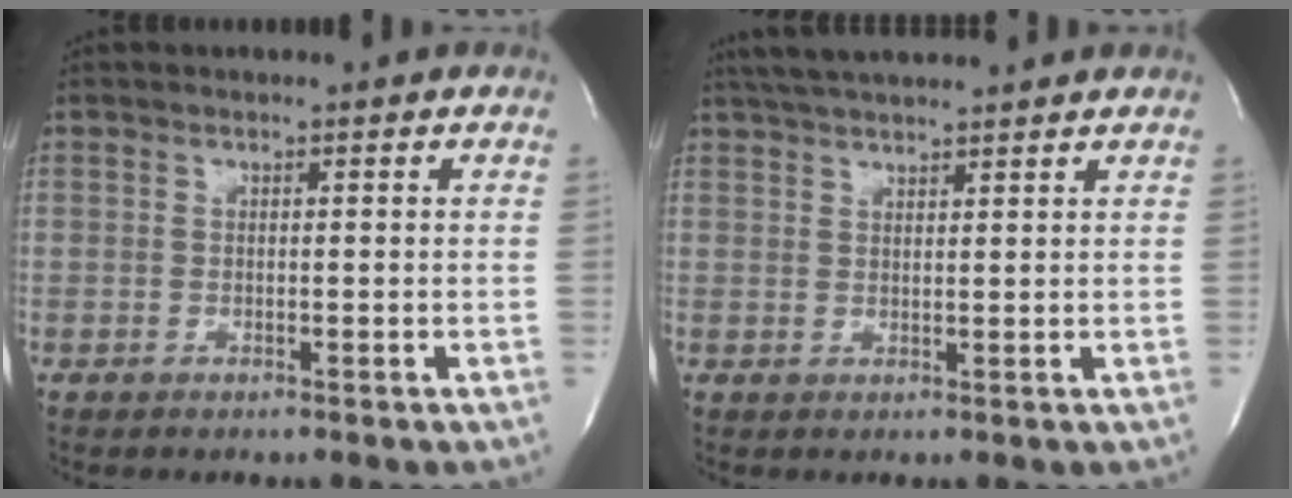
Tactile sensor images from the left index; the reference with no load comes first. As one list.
[{"total": 8.6, "force": [7.7, 0.5, 3.8], "torque": [-0.069, 0.037, 0.118]}]